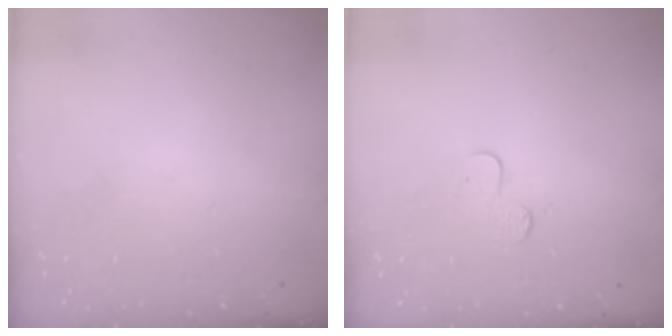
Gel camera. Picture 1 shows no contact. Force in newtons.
{"total": 4.9, "press": 4.9, "slide": 0.5}